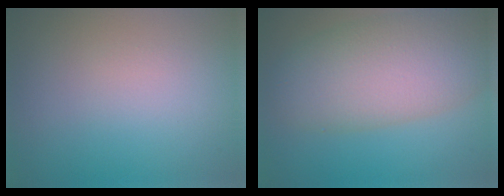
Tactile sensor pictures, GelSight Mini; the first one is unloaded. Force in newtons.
{"total": 8.5, "press": 8.5, "slide": 0.2}